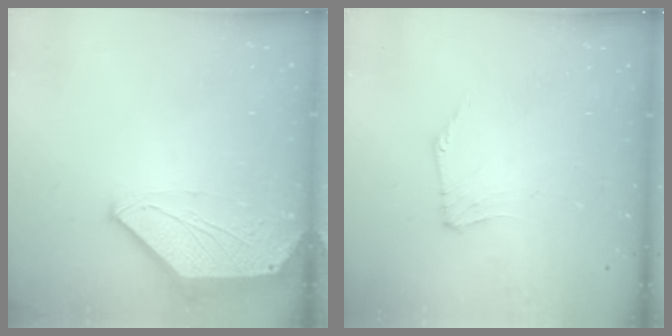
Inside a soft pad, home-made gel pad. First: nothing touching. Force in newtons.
{"total": 0.0}